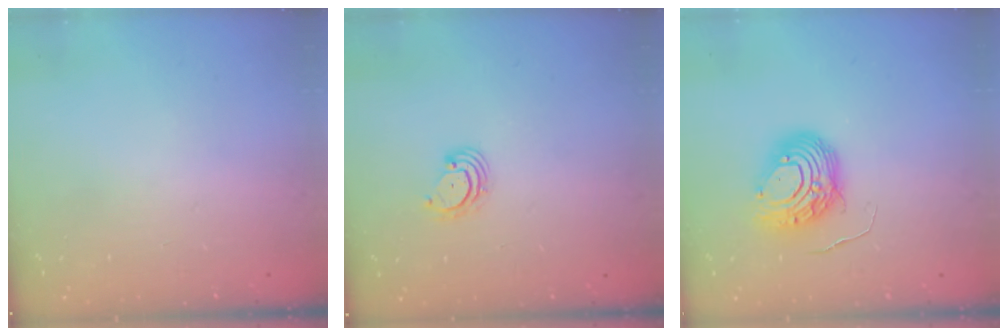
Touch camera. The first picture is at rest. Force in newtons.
{"total": 2.9, "press": 2.9, "slide": 0.4}
{"total": 9.8, "press": 9.7, "slide": 1.0}